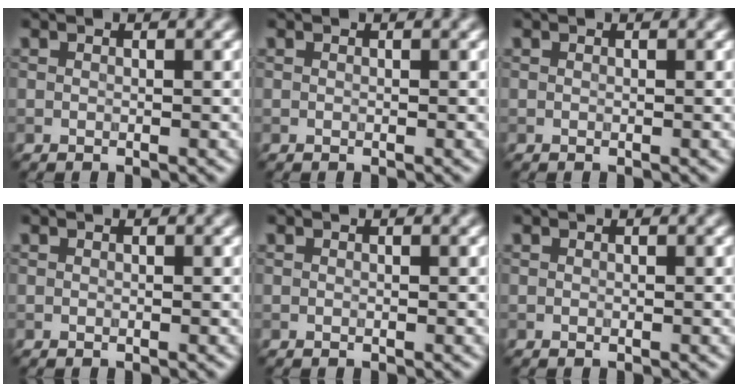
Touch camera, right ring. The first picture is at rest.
{"total": 0.0}
{"total": 0.0}
{"total": 0.0}
{"total": 0.0}
{"total": 0.0}